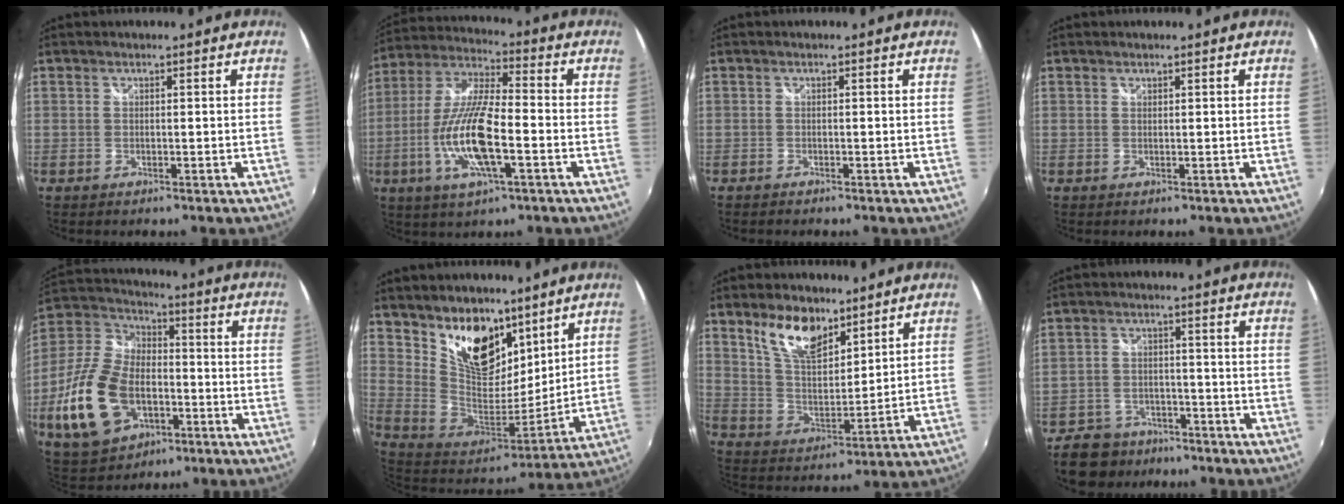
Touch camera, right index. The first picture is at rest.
{"total": 15.6, "force": [-4.6, 4.1, 14.3], "torque": [-0.294, -0.011, -0.088]}
{"total": 0.9, "force": [-0.8, 0.2, 0.1], "torque": [-0.006, -0.005, -0.017]}
{"total": 0.0}
{"total": 19.6, "force": [-6.3, 12.4, 13.9], "torque": [-0.325, -0.004, -0.104]}
{"total": 17.9, "force": [11.5, 9.9, 9.6], "torque": [-0.186, 0.009, 0.221]}
{"total": 11.4, "force": [7.7, 5.2, 6.5], "torque": [-0.116, 0.003, 0.148]}
{"total": 9.3, "force": [-7.1, 5.7, 2.0], "torque": [-0.071, 0.011, -0.110]}